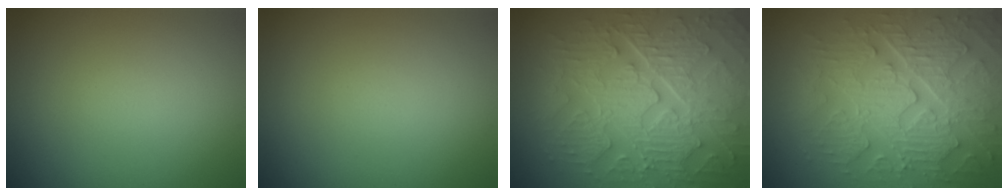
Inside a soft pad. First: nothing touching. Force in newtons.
{"total": 0.0}
{"total": 9.3, "press": 6.8, "slide": 6.4}
{"total": 7.4, "press": 6.0, "slide": 4.3}